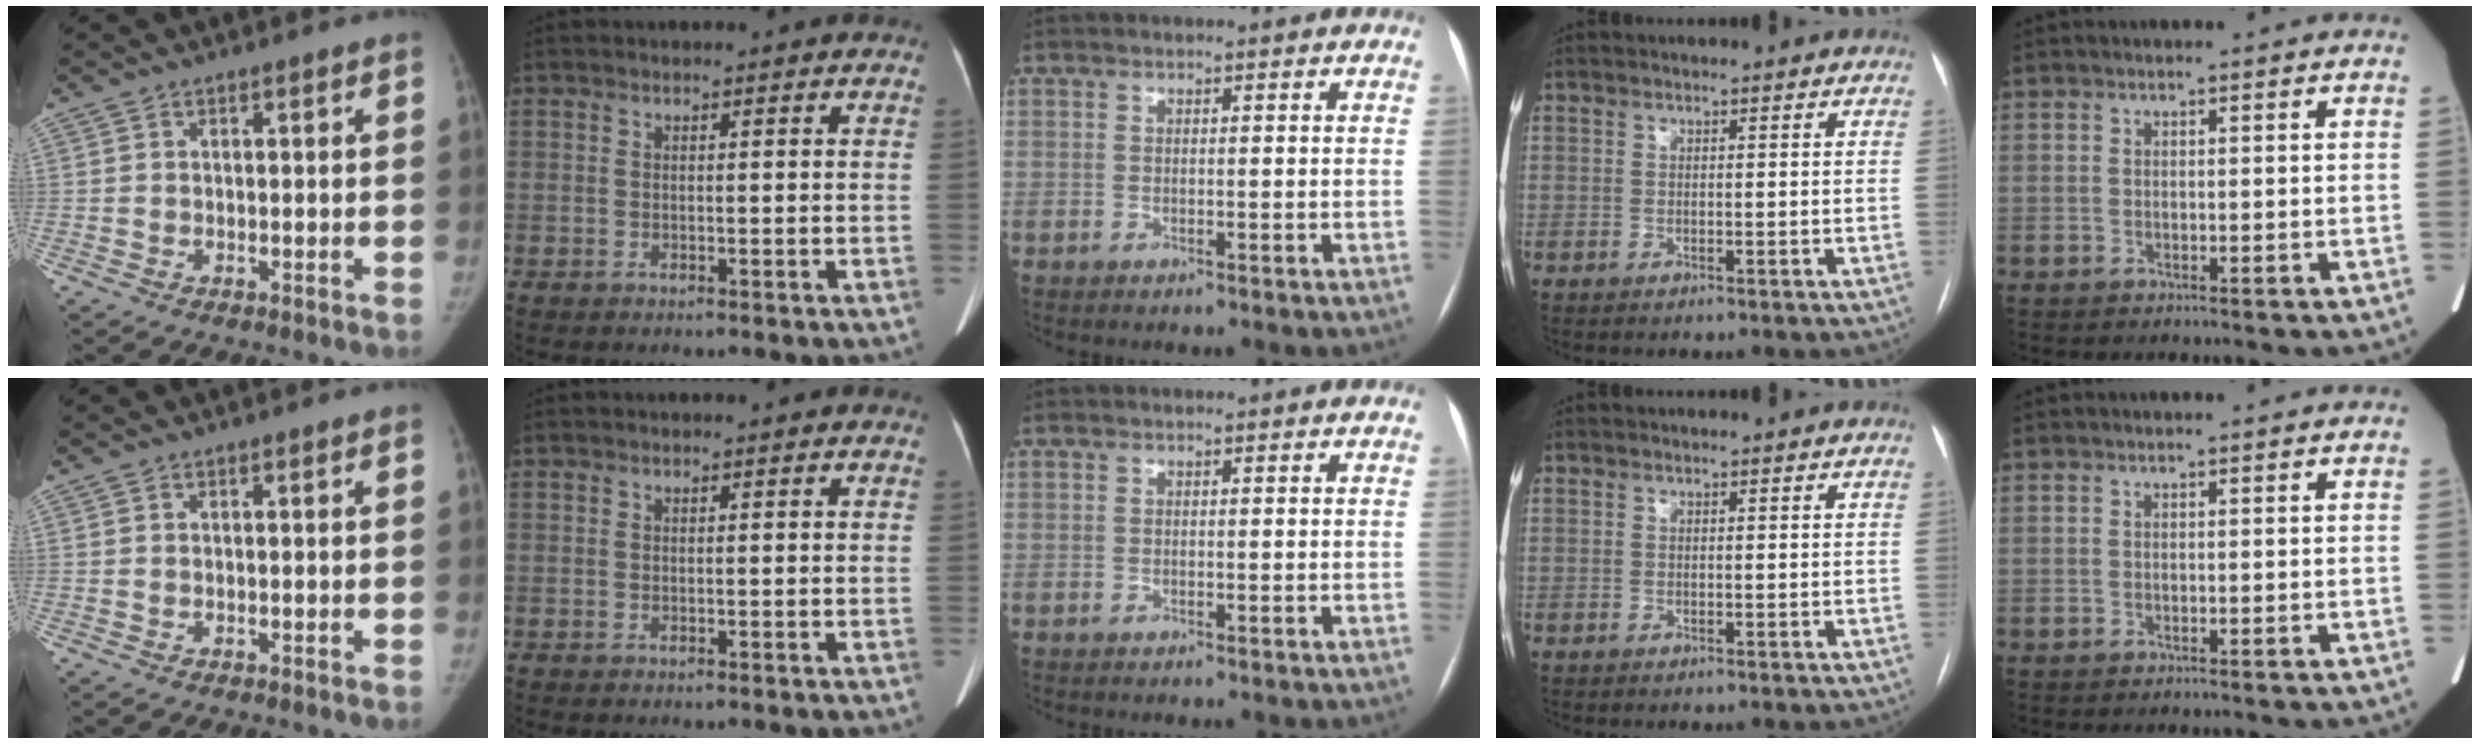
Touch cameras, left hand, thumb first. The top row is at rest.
{}